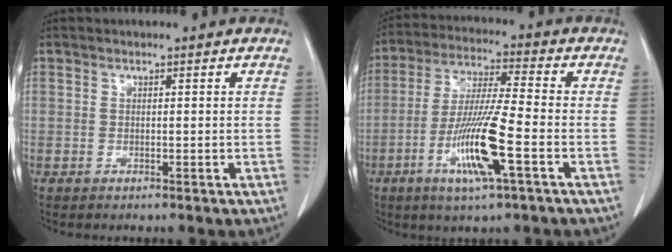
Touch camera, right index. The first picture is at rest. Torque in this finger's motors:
{"motor_torque": [1.65, -0.49, 0.35, 0.19]}